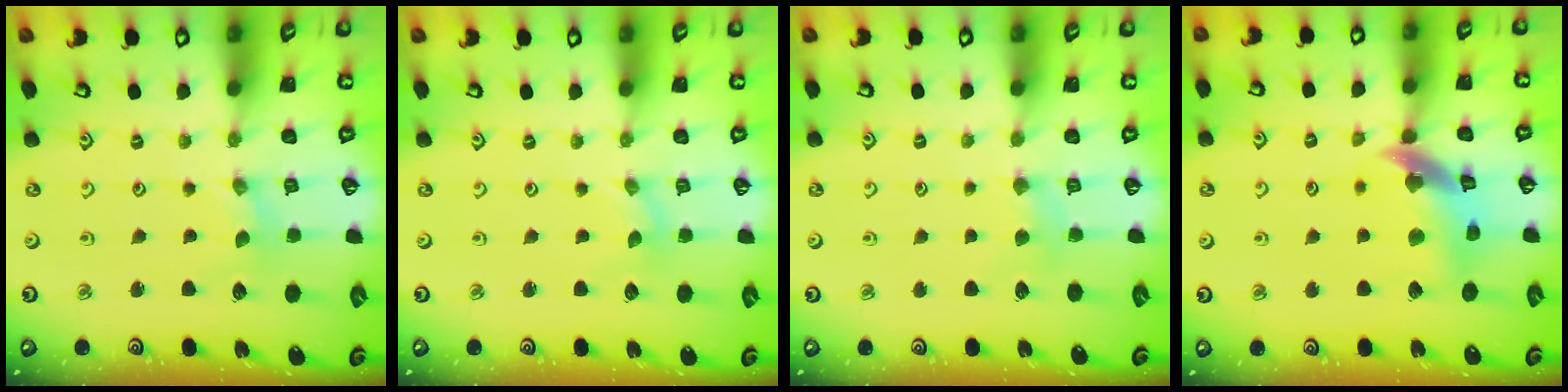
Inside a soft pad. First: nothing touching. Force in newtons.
{"total": 0.0}
{"total": 3.9, "press": 3.8, "slide": 0.5}
{"total": 11.7, "press": 11.6, "slide": 1.7}